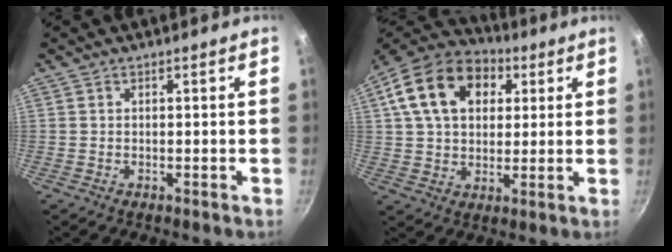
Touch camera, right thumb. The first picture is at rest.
{"total": 19.0, "force": [6.0, 13.2, 12.2], "torque": [-0.201, 0.016, 0.091]}